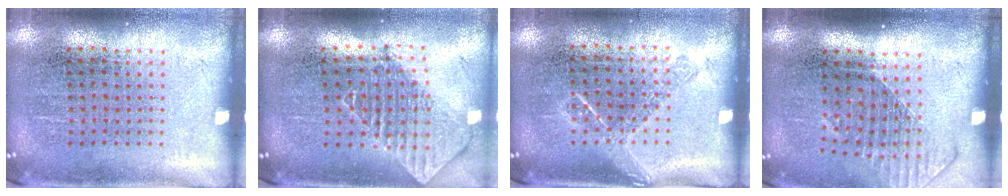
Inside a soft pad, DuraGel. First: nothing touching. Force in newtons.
{"total": 2.0, "press": 1.5, "slide": 1.3}
{"total": 1.2, "press": 1.0, "slide": 0.6}
{"total": 1.6, "press": 1.2, "slide": 1.0}